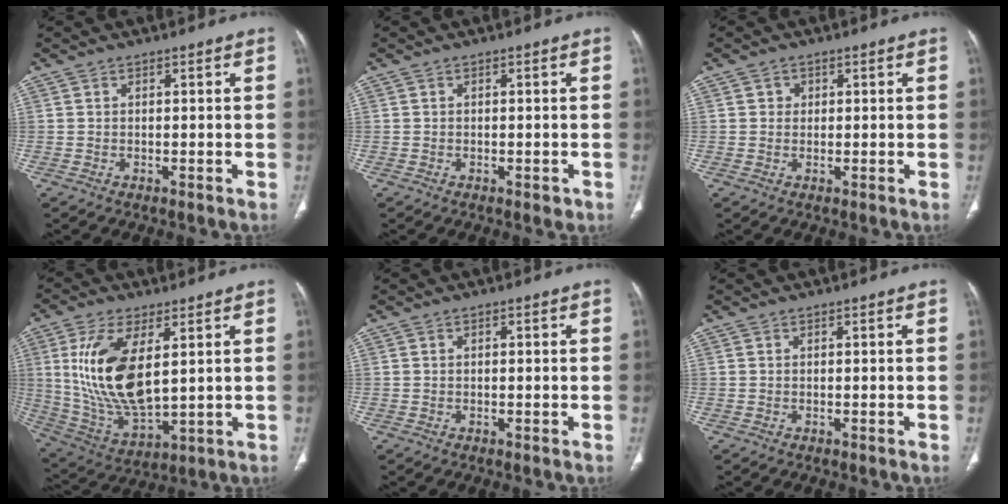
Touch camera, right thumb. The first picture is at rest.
{"total": 1.1, "force": [-0.5, 0.6, 0.7], "torque": [-0.007, -0.001, -0.004]}
{"total": 1.5, "force": [0.4, 1.4, 0.3], "torque": [0.003, 0.001, 0.004]}
{"total": 17.1, "force": [3.9, 7.7, 14.8], "torque": [-0.296, -0.025, 0.090]}
{"total": 0.6, "force": [0.1, 0.2, 0.6], "torque": [-0.014, 0.003, 0.003]}
{"total": 0.0}